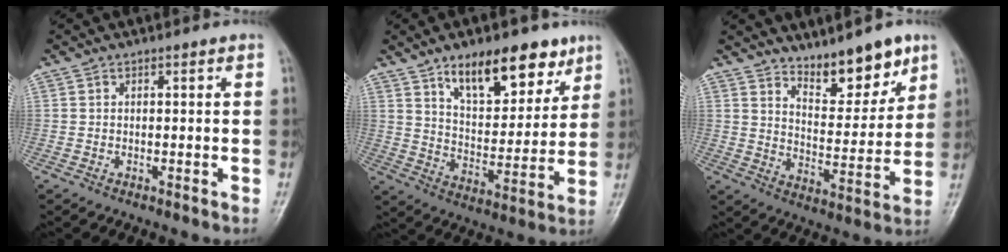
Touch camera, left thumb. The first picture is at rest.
{"total": 15.5, "force": [9.8, 7.3, 9.6], "torque": [-0.098, -0.056, 0.161]}
{"total": 11.1, "force": [8.3, 3.9, 6.2], "torque": [-0.061, -0.070, 0.142]}